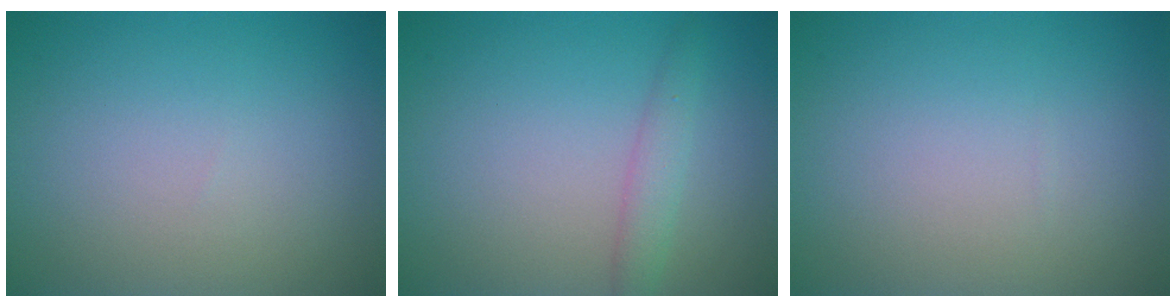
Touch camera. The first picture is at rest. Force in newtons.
{"total": 1.8, "press": 1.8, "slide": 0.0}
{"total": 0.0}